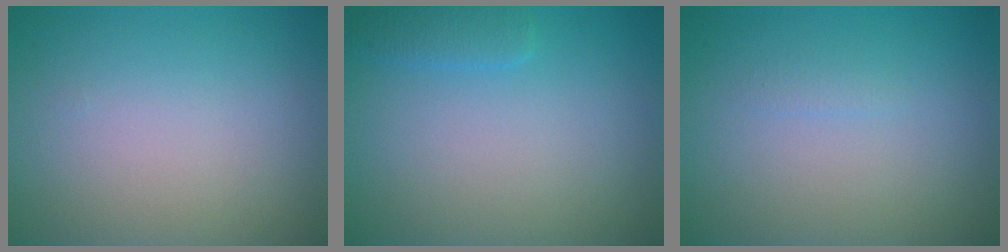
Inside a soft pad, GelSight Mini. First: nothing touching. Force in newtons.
{"total": 1.4, "press": 1.4, "slide": 0.2}
{"total": 0.6, "press": 0.6, "slide": 0.0}